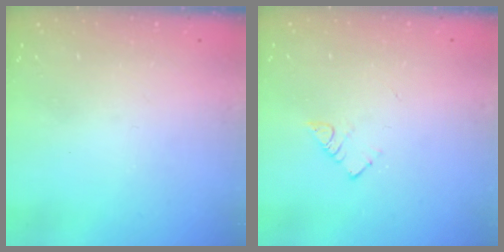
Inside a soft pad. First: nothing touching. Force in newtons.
{"total": 3.9, "press": 3.9, "slide": 0.2}